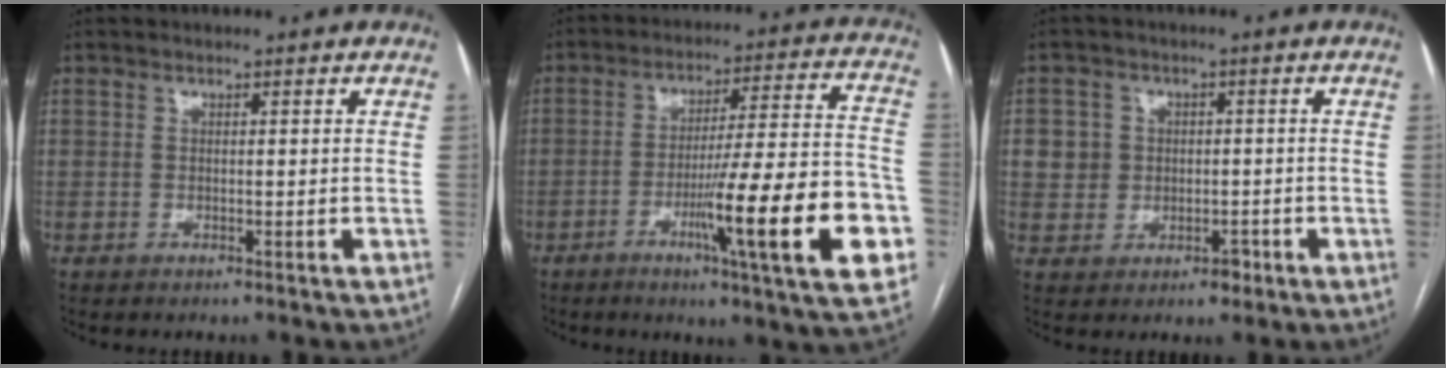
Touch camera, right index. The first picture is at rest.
{"total": 20.3, "force": [-6.9, 0.9, 19.1], "torque": [-0.234, -0.002, -0.098]}
{"total": 5.2, "force": [-0.5, 4.9, 1.5], "torque": [-0.010, 0.015, 0.003]}